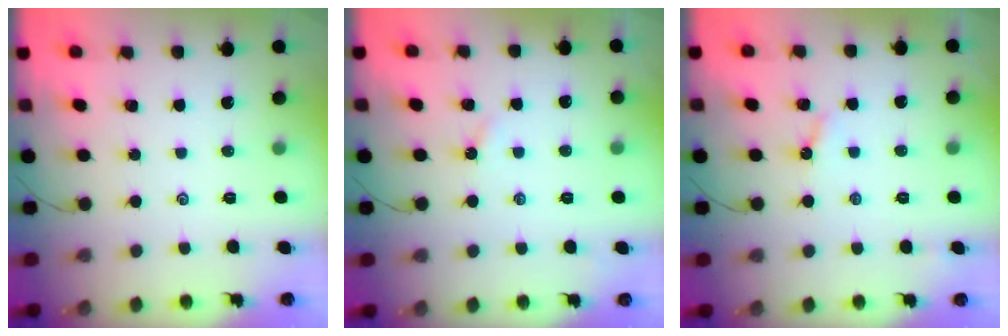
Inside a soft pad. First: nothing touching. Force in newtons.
{"total": 1.5, "press": 1.5, "slide": 0.3}
{"total": 3.0, "press": 3.0, "slide": 0.3}